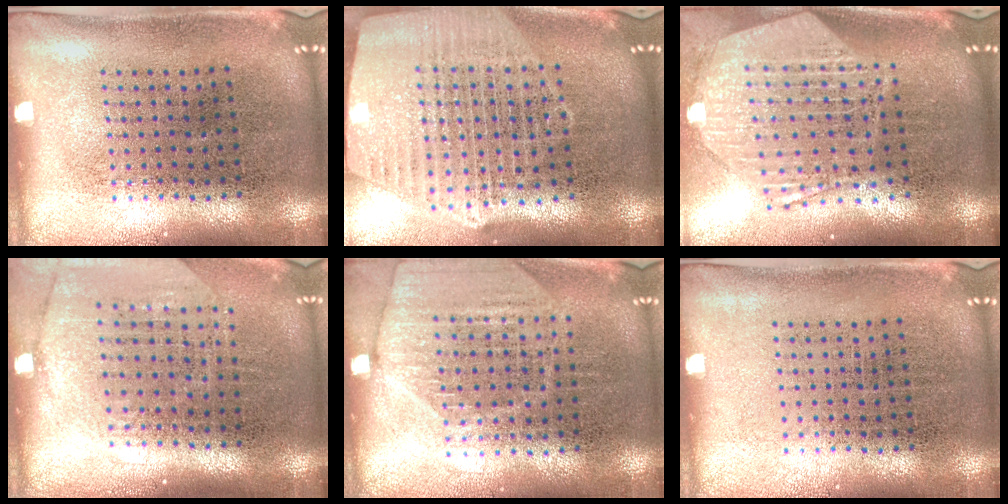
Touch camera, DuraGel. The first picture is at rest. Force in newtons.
{"total": 2.7, "press": 2.3, "slide": 1.5}
{"total": 3.0, "press": 2.4, "slide": 1.8}
{"total": 1.8, "press": 1.5, "slide": 0.9}
{"total": 1.8, "press": 1.6, "slide": 0.7}
{"total": 0.0}